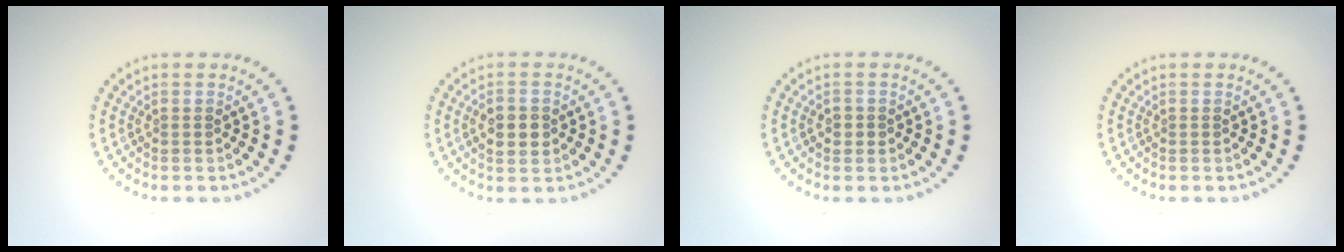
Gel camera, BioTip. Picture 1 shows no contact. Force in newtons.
{"total": 2.6, "press": 2.6, "slide": 0.1}
{"total": 1.0, "press": 1.0, "slide": 0.3}
{"total": 0.0}